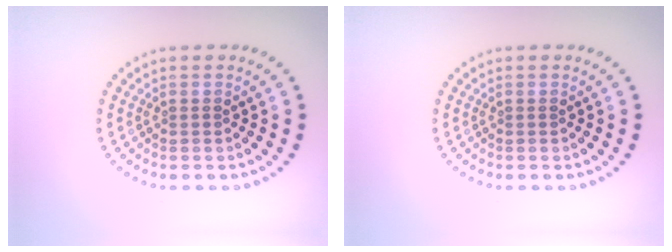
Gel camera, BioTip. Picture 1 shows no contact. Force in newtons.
{"total": 0.0}